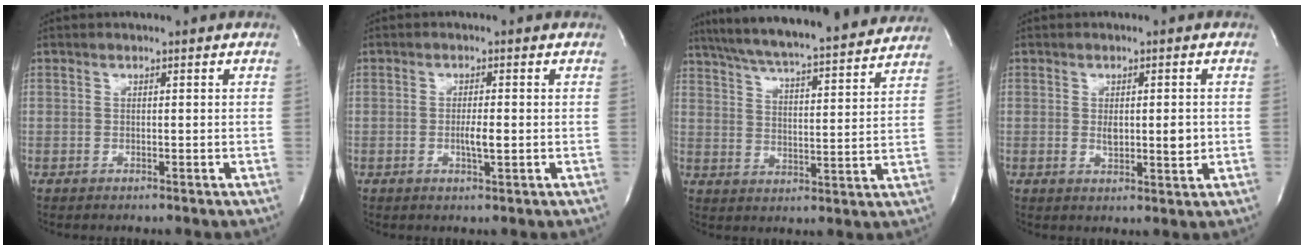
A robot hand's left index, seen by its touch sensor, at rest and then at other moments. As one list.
[{"total": 2.4, "force": [-0.6, 0.2, 2.3], "torque": [-0.043, -0.006, -0.011]}, {"total": 24.0, "force": [21.6, 1.8, 10.4], "torque": [-0.178, -0.007, 0.293]}, {"total": 4.4, "force": [-0.2, 1.5, 4.1], "torque": [-0.059, -0.011, -0.001]}]